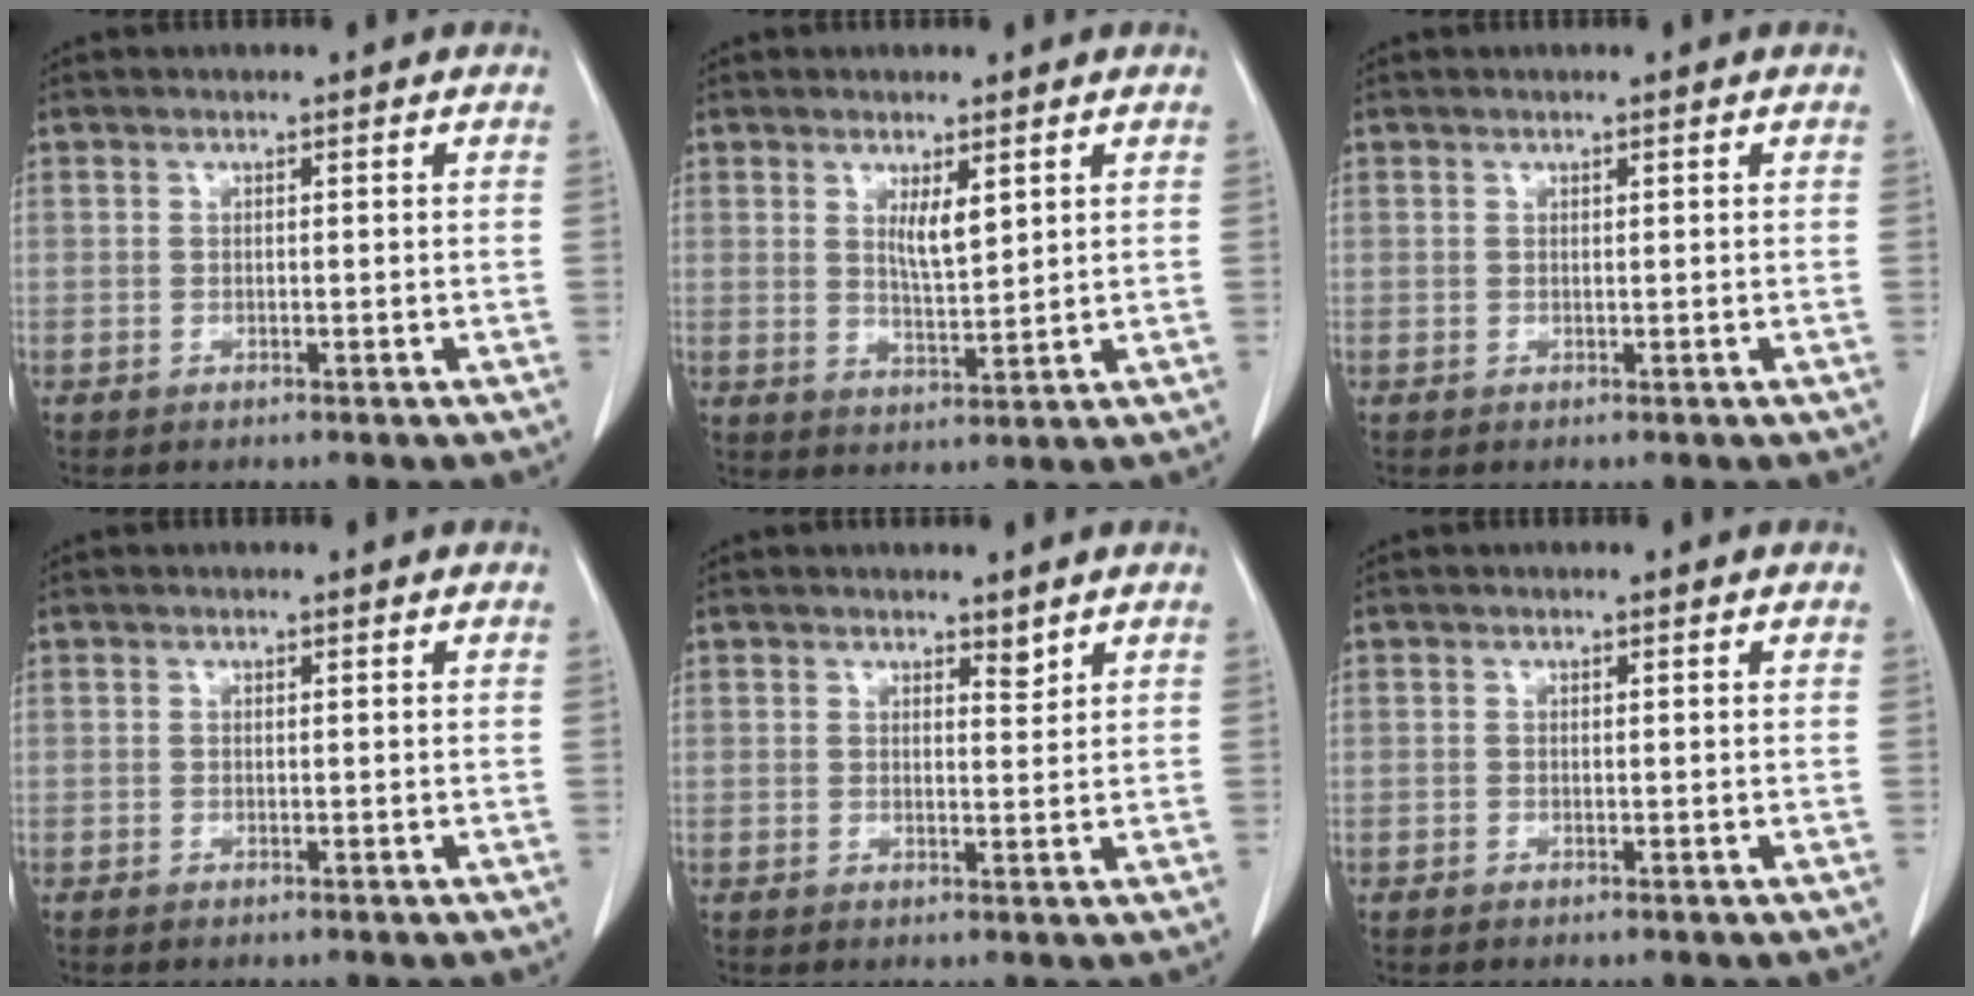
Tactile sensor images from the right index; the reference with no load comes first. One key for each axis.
{"total": 4.2, "fx": 1.8, "fy": 1.0, "fz": 3.6, "tx": -0.066, "ty": -0.008, "tz": 0.037}
{"total": 0.0}
{"total": 0.0}
{"total": 1.3, "fx": 1.1, "fy": 0.5, "fz": 0.6, "tx": -0.007, "ty": -0.007, "tz": 0.016}
{"total": 0.0}